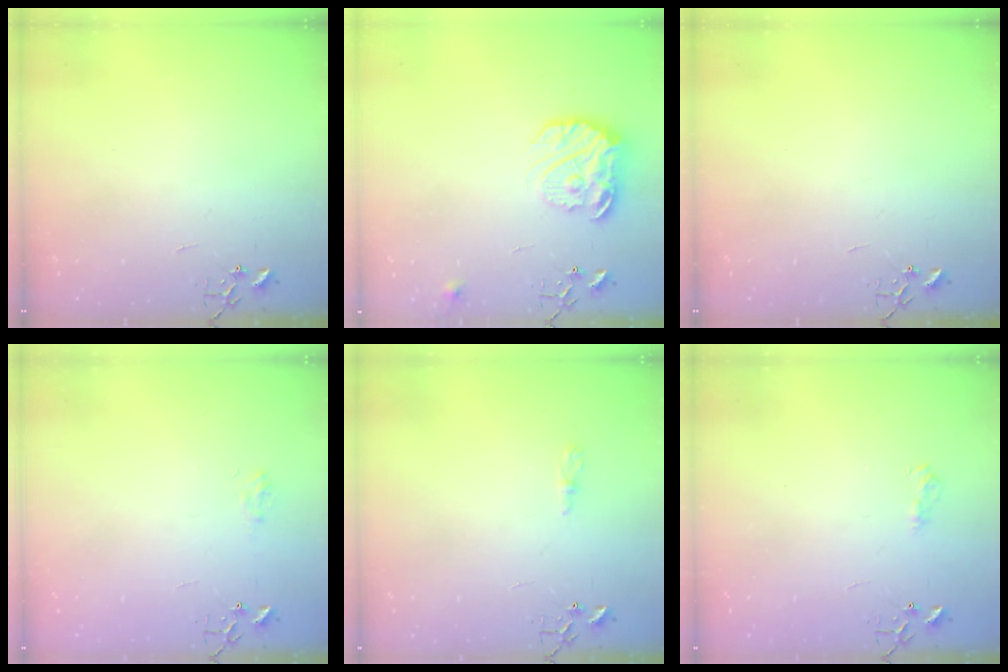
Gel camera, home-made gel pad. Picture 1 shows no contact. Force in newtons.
{"total": 16.2, "press": 16.1, "slide": 1.4}
{"total": 0.0}
{"total": 6.7, "press": 6.6, "slide": 0.7}
{"total": 3.5, "press": 3.5, "slide": 0.5}
{"total": 7.3, "press": 7.2, "slide": 0.8}